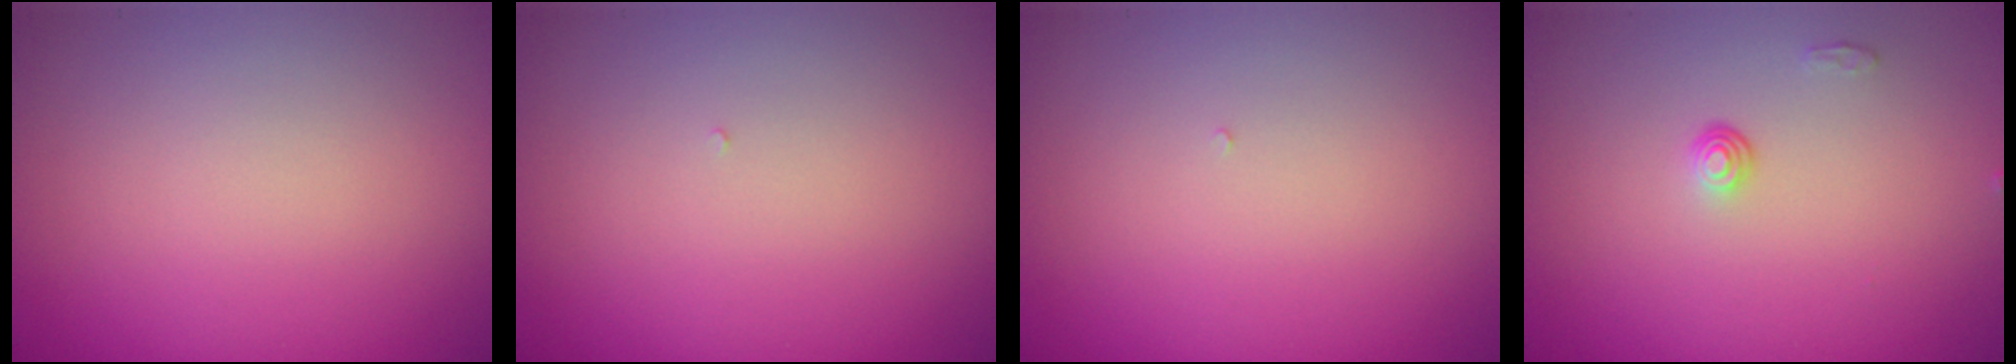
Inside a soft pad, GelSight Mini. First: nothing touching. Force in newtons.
{"total": 0.0}
{"total": 0.0}
{"total": 1.0, "press": 0.7, "slide": 0.8}